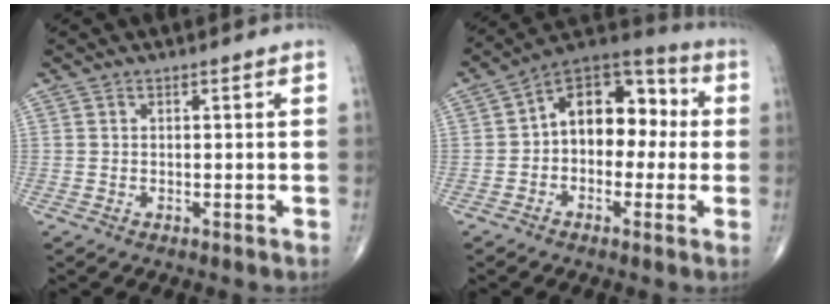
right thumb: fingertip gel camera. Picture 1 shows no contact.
{"total": 13.8, "force": [0.4, 9.3, 10.2], "torque": [-0.102, 0.047, -0.014]}